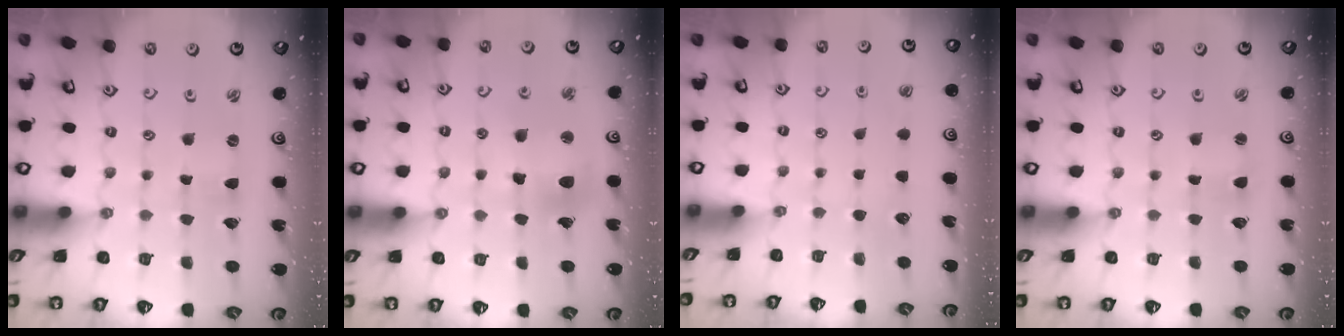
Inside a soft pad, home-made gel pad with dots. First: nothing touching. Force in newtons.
{"total": 11.6, "press": 11.5, "slide": 1.9}
{"total": 0.0}
{"total": 0.9, "press": 0.9, "slide": 0.0}